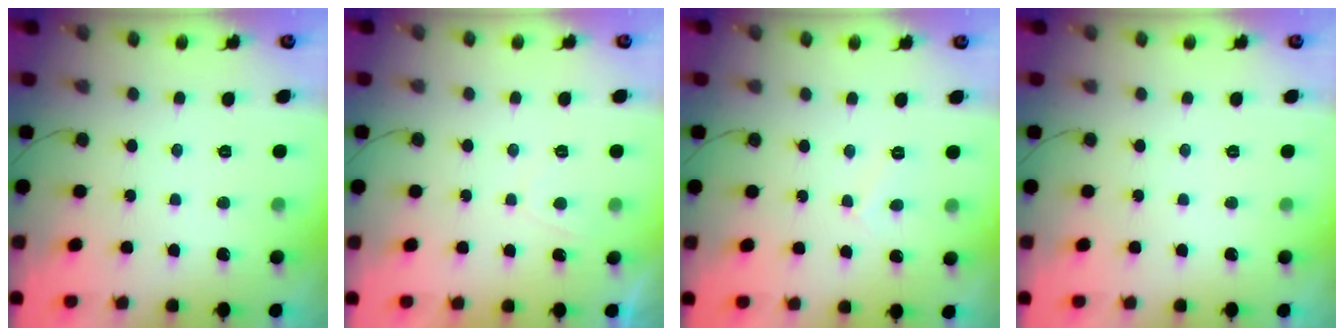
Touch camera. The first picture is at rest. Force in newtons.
{"total": 0.7, "press": 0.4, "slide": 0.5}
{"total": 2.8, "press": 2.8, "slide": 0.3}
{"total": 0.0}